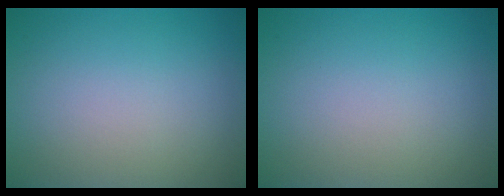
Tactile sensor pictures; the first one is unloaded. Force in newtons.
{"total": 0.0}